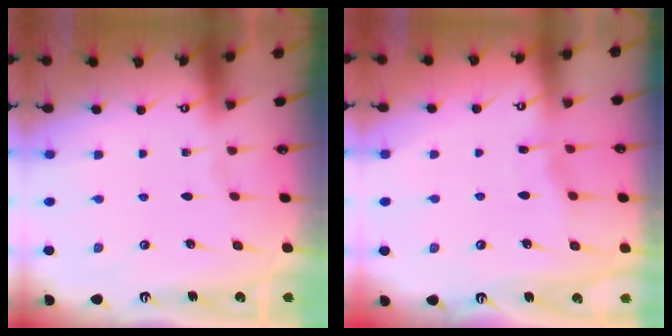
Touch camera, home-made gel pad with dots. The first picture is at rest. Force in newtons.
{"total": 4.6, "press": 4.5, "slide": 0.6}